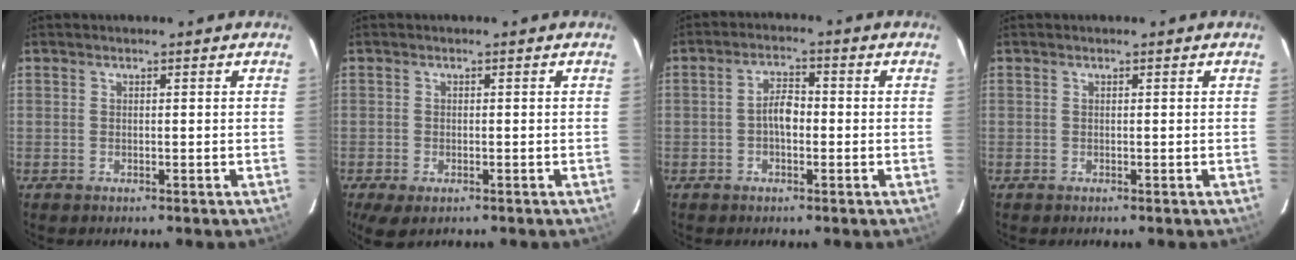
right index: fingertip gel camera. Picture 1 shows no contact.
{"total": 4.5, "force": [-2.6, 2.2, 2.9], "torque": [-0.063, -0.019, -0.043]}
{"total": 3.8, "force": [-0.8, 1.9, 3.2], "torque": [-0.059, 0.011, -0.013]}
{"total": 0.0}